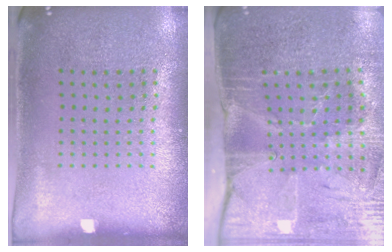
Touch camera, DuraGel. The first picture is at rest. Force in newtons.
{"total": 4.4, "press": 3.7, "slide": 2.4}